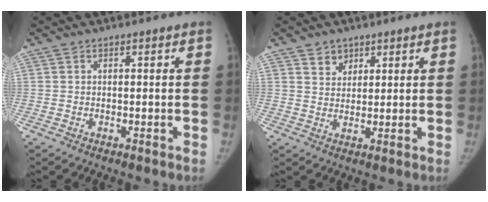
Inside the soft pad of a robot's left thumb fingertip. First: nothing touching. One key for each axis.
{"total": 3.5, "fx": 2.4, "fy": 2.5, "fz": 0.8, "tx": 0.008, "ty": -0.018, "tz": 0.043}